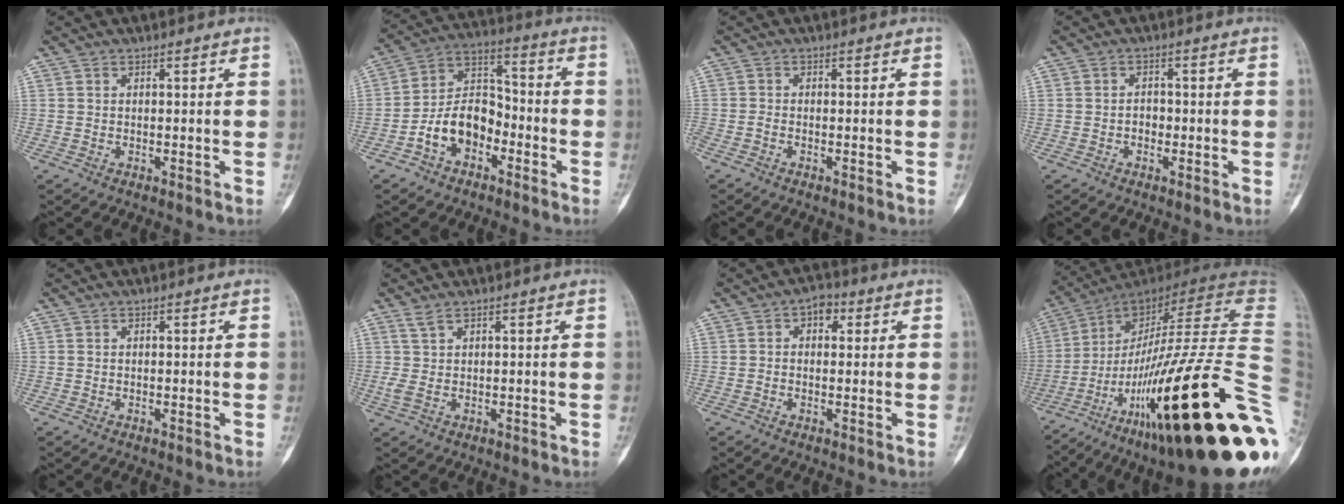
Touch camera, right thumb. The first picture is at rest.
{"total": 11.2, "force": [-4.6, 7.5, 6.9], "torque": [-0.105, 0.054, -0.089]}
{"total": 0.7, "force": [-0.5, 0.1, 0.5], "torque": [-0.019, -0.002, -0.014]}
{"total": 1.8, "force": [-0.6, 1.4, 0.9], "torque": [-0.002, 0.007, -0.013]}
{"total": 0.0}
{"total": 2.0, "force": [1.1, 0.6, 1.5], "torque": [-0.045, 0.005, 0.033]}
{"total": 3.4, "force": [1.1, 2.3, 2.3], "torque": [-0.015, 0.006, 0.008]}
{"total": 43.7, "force": [-13.0, 8.8, 40.8], "torque": [-0.559, 0.046, -0.210]}